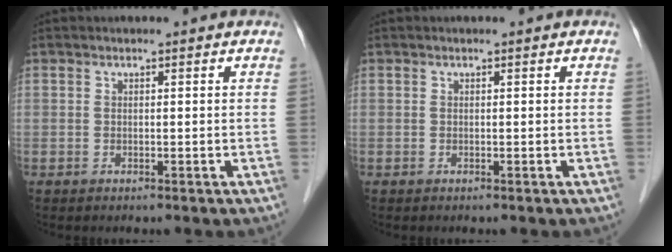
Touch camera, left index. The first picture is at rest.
{"total": 0.0}